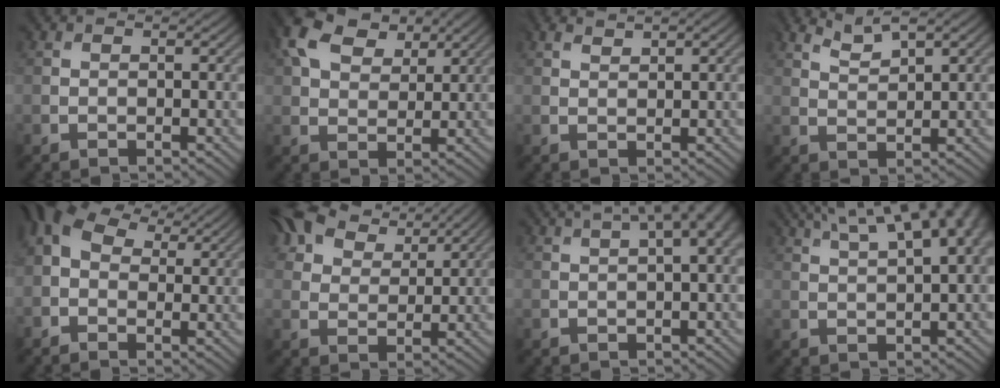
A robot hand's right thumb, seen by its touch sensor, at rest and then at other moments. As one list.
[{"total": 8.6, "force": [4.9, 5.0, 5.0], "torque": [-0.128, 0.018, 0.095]}, {"total": 1.9, "force": [1.7, 0.3, 0.7], "torque": [-0.019, 0.002, 0.038]}, {"total": 3.4, "force": [2.9, 0.5, 1.7], "torque": [-0.041, 0.001, 0.065]}, {"total": 7.5, "force": [2.1, 5.2, 5.0], "torque": [-0.127, 0.008, 0.035]}, {"total": 8.4, "force": [6.1, 4.5, 3.6], "torque": [-0.088, 0.020, 0.112]}, {"total": 6.2, "force": [1.5, 1.9, 5.7], "torque": [-0.062, 0.019, 0.023]}, {"total": 12.8, "force": [6.4, 4.5, 10.1], "torque": [-0.150, 0.046, 0.080]}]